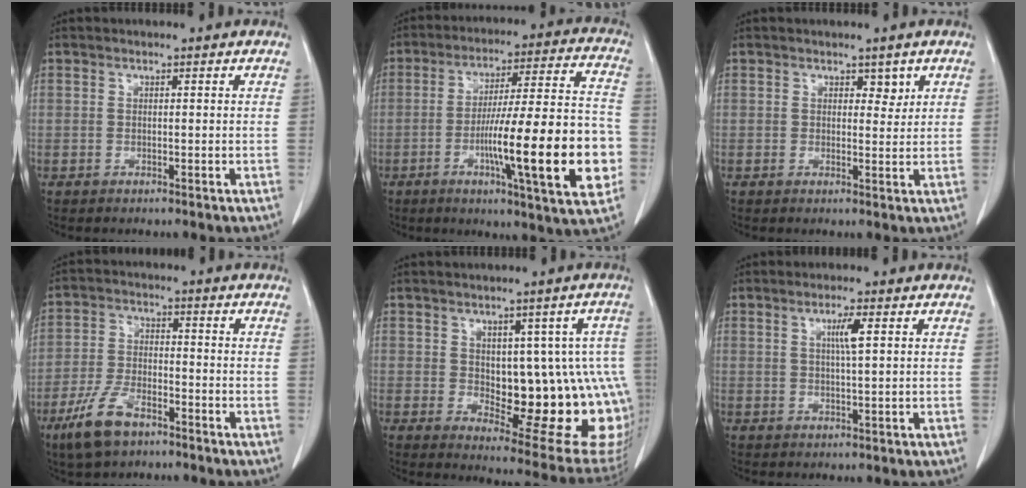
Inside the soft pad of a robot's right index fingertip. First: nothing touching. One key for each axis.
{"total": 21.2, "fx": -5.4, "fy": 1.6, "fz": 20.4, "tx": -0.277, "ty": 0.005, "tz": -0.078}
{"total": 1.9, "fx": 1.2, "fy": 1.1, "fz": 1.0, "tx": -0.006, "ty": -0.005, "tz": 0.017}
{"total": 8.3, "fx": -5.5, "fy": 3.1, "fz": 5.4, "tx": -0.120, "ty": -0.009, "tz": -0.104}
{"total": 18.3, "fx": -0.5, "fy": 7.9, "fz": 16.5, "tx": -0.140, "ty": 0.017, "tz": 0.020}
{"total": 2.9, "fx": 1.0, "fy": -0.2, "fz": 2.7, "tx": -0.050, "ty": -0.002, "tz": 0.016}